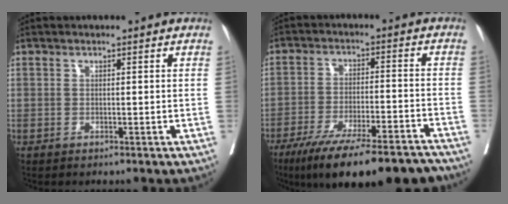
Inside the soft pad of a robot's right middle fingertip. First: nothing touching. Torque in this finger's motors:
{"motor_torque": [1.11, -1.02, 0.31, 0.09]}